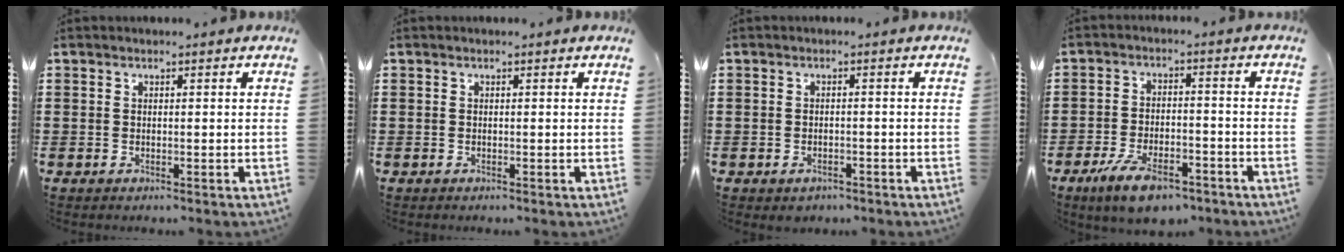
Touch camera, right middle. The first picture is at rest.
{"total": 0.0}
{"total": 1.0, "force": [-0.7, 0.6, 0.2], "torque": [-0.008, -0.002, -0.016]}
{"total": 7.0, "force": [-5.0, 2.4, 4.3], "torque": [-0.092, 0.002, -0.094]}